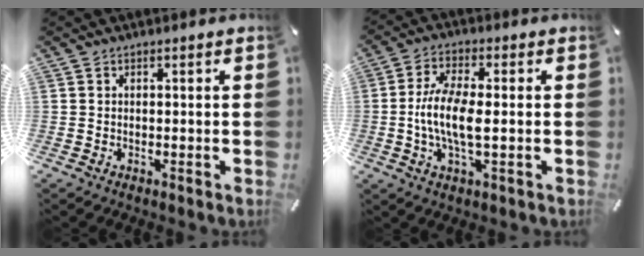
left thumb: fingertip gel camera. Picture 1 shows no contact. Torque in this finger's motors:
{"motor_torque": [0.09, 0.41, 0.53, 0.32, 0.15]}